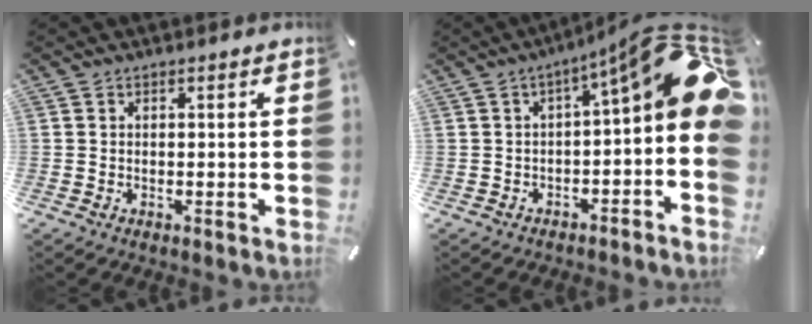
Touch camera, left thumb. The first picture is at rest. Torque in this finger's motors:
{"motor_torque": [1.51, 3.50, 0.70, 0.38, 0.15]}